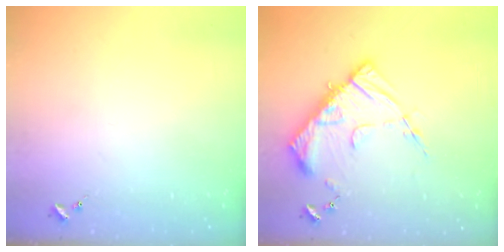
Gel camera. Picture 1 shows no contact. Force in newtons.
{"total": 14.8, "press": 14.7, "slide": 1.4}